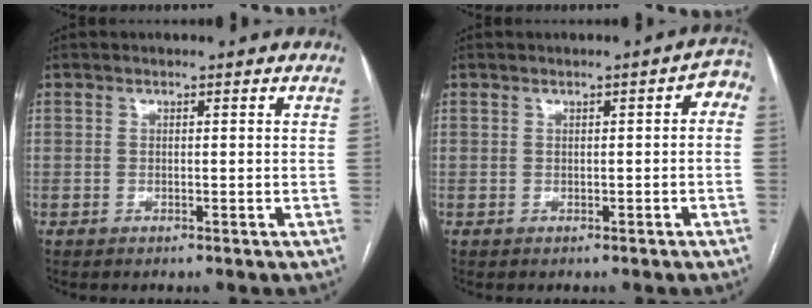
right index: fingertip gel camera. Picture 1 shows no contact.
{"total": 2.8, "force": [0.4, 1.4, 2.4], "torque": [-0.018, 0.016, 0.005]}